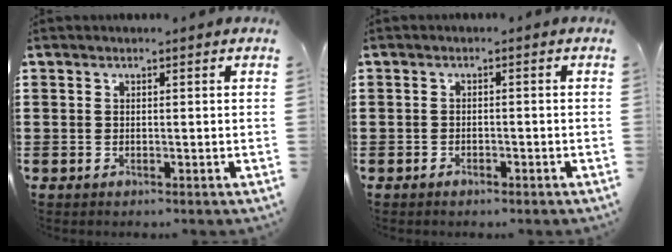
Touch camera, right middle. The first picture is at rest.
{"total": 1.0, "force": [-1.0, 0.2, 0.2], "torque": [-0.008, -0.002, -0.020]}